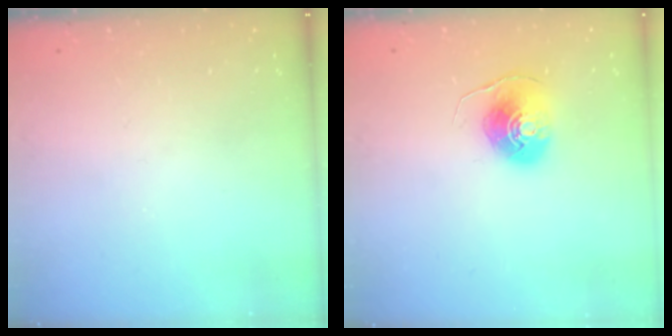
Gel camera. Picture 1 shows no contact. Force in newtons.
{"total": 8.5, "press": 8.4, "slide": 0.3}